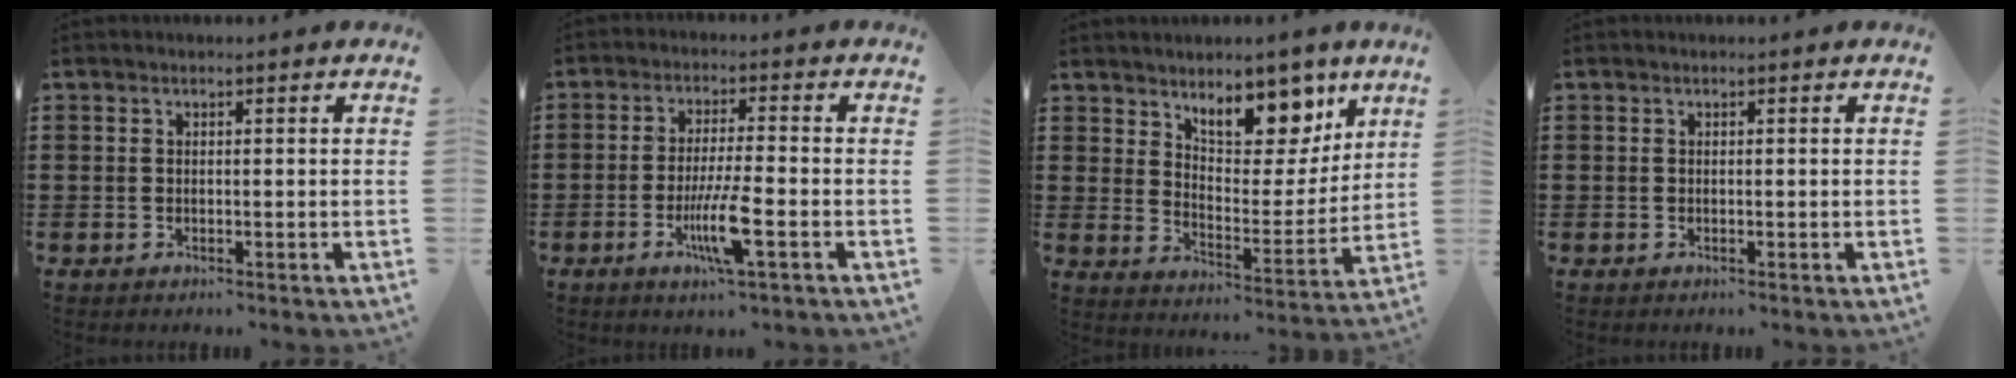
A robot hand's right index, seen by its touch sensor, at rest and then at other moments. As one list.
[{"total": 7.5, "force": [-2.8, 0.8, 6.9], "torque": [-0.137, -0.018, -0.053]}, {"total": 11.3, "force": [8.6, 5.0, 5.4], "torque": [-0.092, -0.046, 0.154]}, {"total": 0.0}]